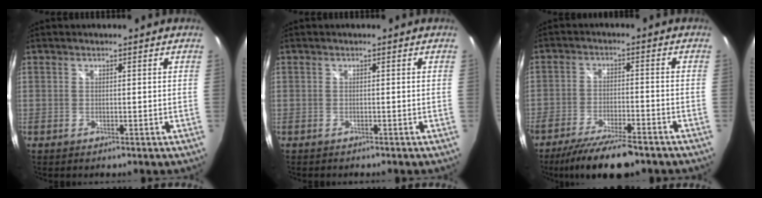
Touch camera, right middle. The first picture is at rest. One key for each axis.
{"total": 0.0}
{"total": 12.6, "fx": -10.2, "fy": 3.0, "fz": 6.9, "tx": -0.145, "ty": -0.025, "tz": -0.167}